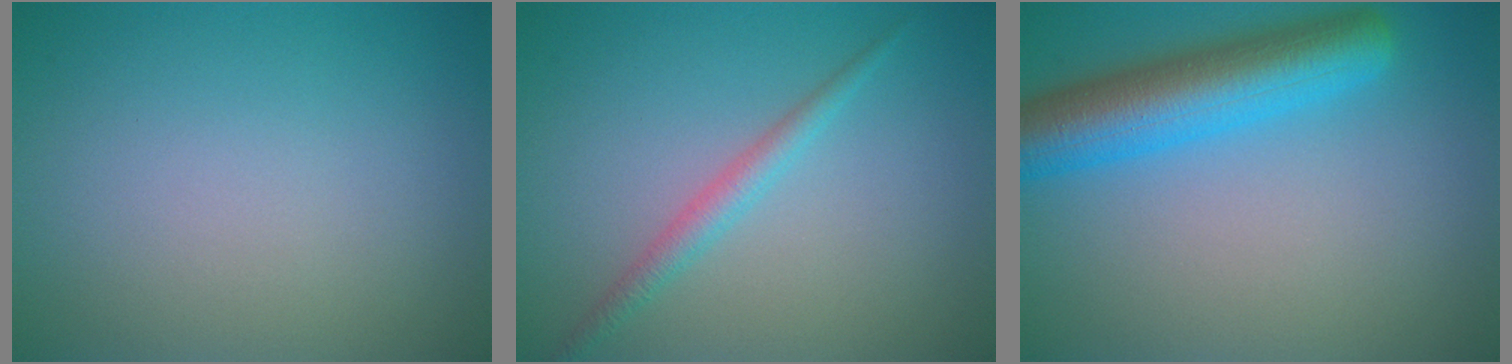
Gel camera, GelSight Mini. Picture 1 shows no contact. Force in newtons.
{"total": 1.8, "press": 1.8, "slide": 0.0}
{"total": 7.3, "press": 7.3, "slide": 0.2}